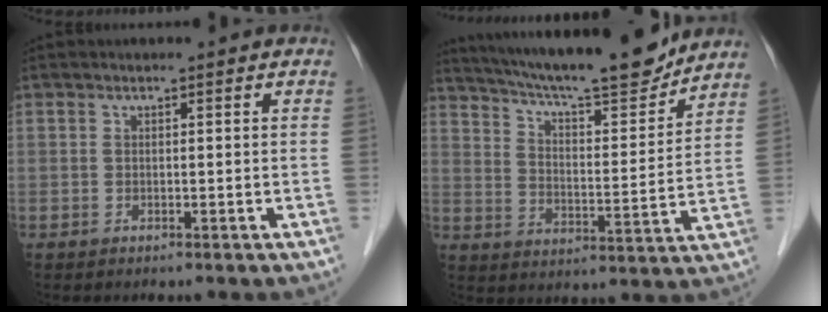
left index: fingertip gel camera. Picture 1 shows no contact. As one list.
[{"total": 18.3, "force": [16.4, 1.6, 8.1], "torque": [-0.138, -0.002, 0.249]}]